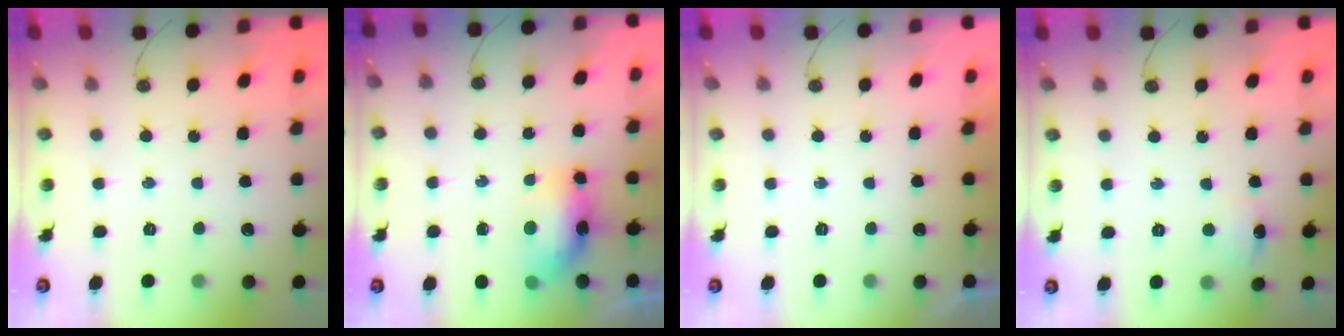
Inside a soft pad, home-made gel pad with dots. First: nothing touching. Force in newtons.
{"total": 7.4, "press": 7.4, "slide": 0.7}
{"total": 0.0}
{"total": 6.9, "press": 6.8, "slide": 1.0}